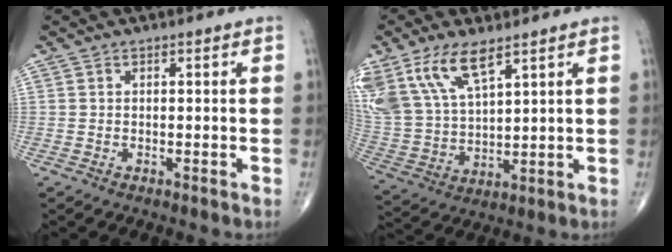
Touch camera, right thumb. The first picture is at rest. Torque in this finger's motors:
{"motor_torque": [-0.04, 0.68, 1.33, 1.01, 0.44]}